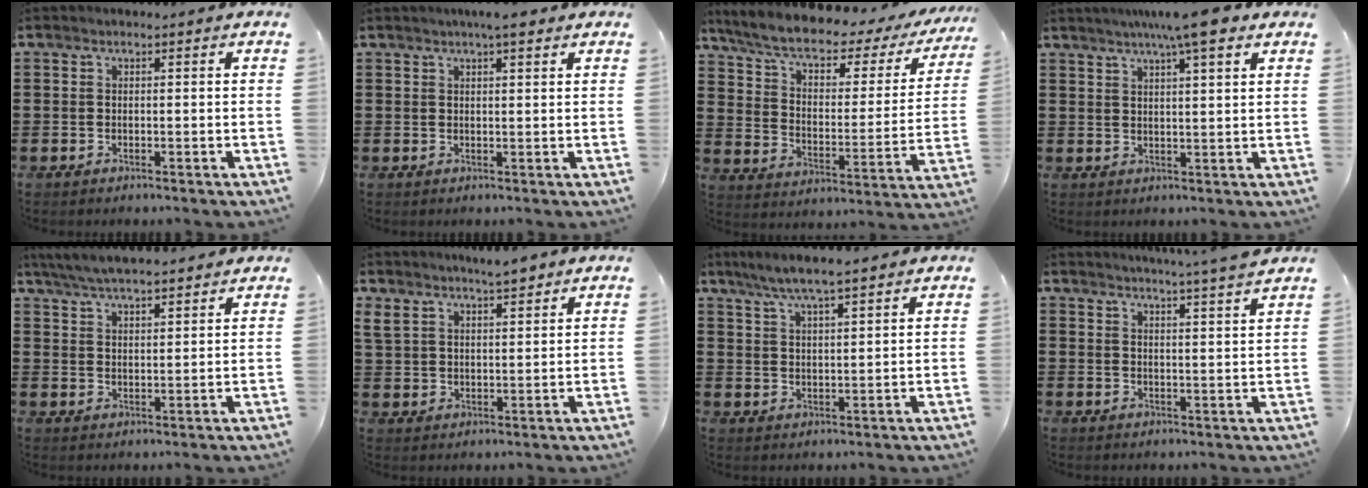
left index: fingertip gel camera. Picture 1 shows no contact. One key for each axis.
{"total": 2.8, "fx": 2.1, "fy": 0.4, "fz": 1.8, "tx": -0.031, "ty": 0.002, "tz": 0.036}
{"total": 7.1, "fx": 5.1, "fy": 2.0, "fz": 4.5, "tx": -0.108, "ty": -0.030, "tz": 0.084}
{"total": 7.2, "fx": 5.1, "fy": 0.2, "fz": 5.1, "tx": -0.094, "ty": -0.003, "tz": 0.085}
{"total": 5.3, "fx": 5.0, "fy": 0.5, "fz": 1.6, "tx": -0.048, "ty": -0.013, "tz": 0.091}
{"total": 5.6, "fx": 5.1, "fy": 1.7, "fz": 1.6, "tx": -0.048, "ty": -0.007, "tz": 0.094}
{"total": 5.4, "fx": 4.6, "fy": 0.3, "fz": 2.8, "tx": -0.068, "ty": -0.010, "tz": 0.081}
{"total": 4.0, "fx": 3.8, "fy": -1.0, "fz": 1.0, "tx": -0.026, "ty": -0.026, "tz": 0.062}